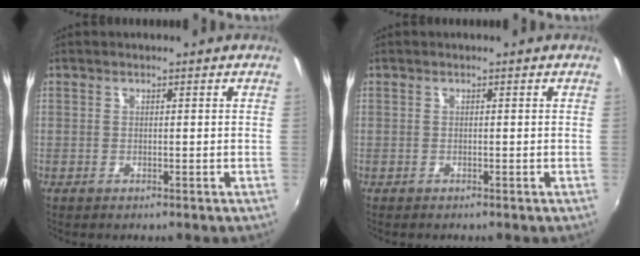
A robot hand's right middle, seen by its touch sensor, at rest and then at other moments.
{"total": 0.0}